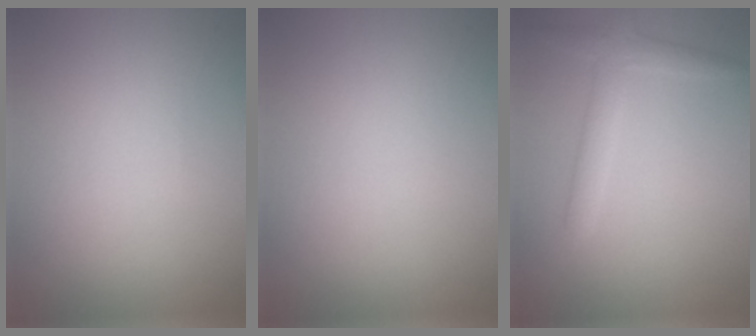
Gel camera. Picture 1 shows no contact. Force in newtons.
{"total": 0.0}
{"total": 2.6, "press": 2.6, "slide": 0.1}